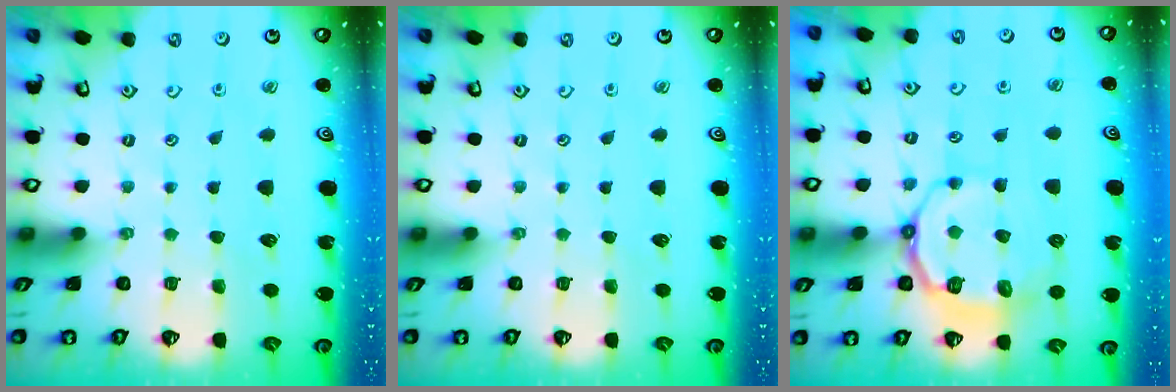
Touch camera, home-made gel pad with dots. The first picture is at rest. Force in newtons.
{"total": 0.0}
{"total": 10.2, "press": 9.7, "slide": 3.1}